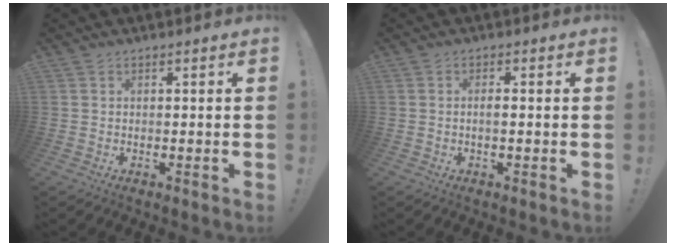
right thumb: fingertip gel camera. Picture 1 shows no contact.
{"total": 2.0, "force": [-0.6, 0.1, 1.9], "torque": [-0.032, 0.000, -0.012]}